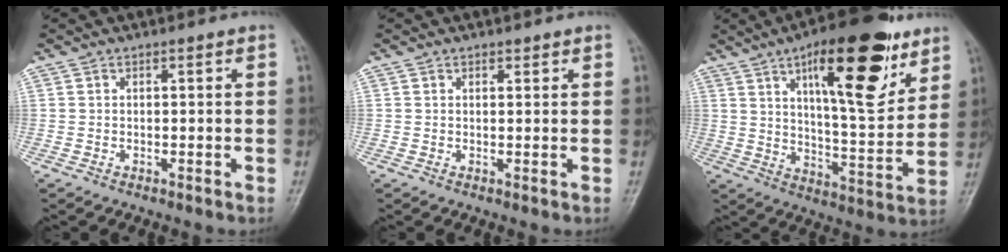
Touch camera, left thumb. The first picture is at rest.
{"total": 1.0, "force": [0.8, 0.5, 0.3], "torque": [0.003, -0.004, 0.008]}
{"total": 21.6, "force": [11.0, 7.3, 17.0], "torque": [-0.218, -0.046, 0.169]}